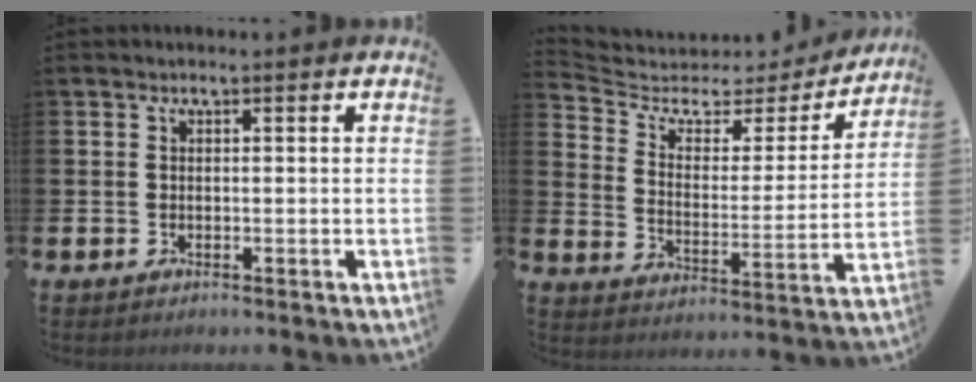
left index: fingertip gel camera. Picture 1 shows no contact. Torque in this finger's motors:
{"motor_torque": [0.77, -1.37, -0.03, -0.01]}